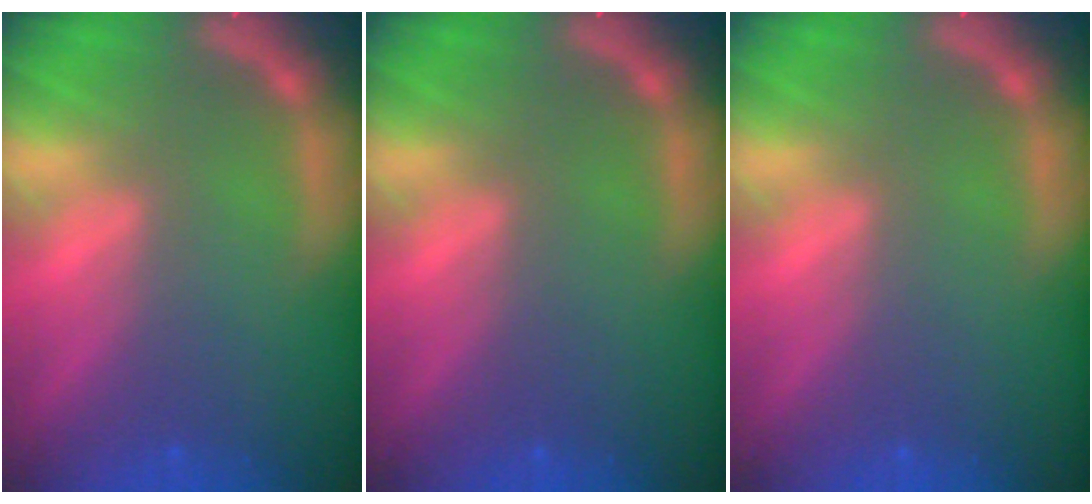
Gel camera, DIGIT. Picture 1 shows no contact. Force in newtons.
{"total": 0.0}
{"total": 0.0}